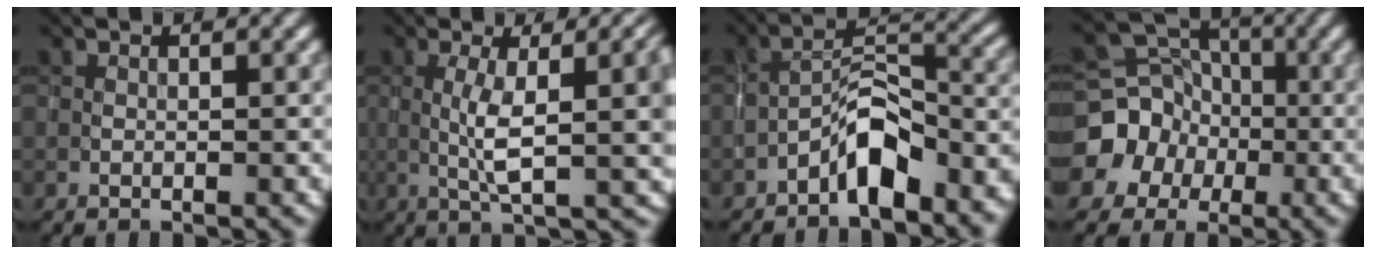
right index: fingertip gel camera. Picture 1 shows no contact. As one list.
[{"total": 8.4, "force": [0.4, 2.1, 8.1], "torque": [-0.142, 0.007, 0.002]}, {"total": 6.7, "force": [-4.1, 2.6, 4.6], "torque": [-0.073, 0.015, -0.079]}, {"total": 9.9, "force": [-2.8, 9.2, 2.3], "torque": [-0.049, -0.014, -0.065]}]